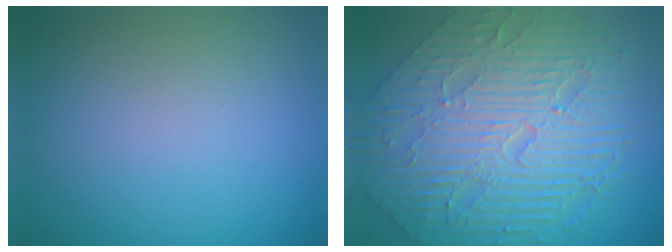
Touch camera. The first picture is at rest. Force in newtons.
{"total": 11.2, "press": 7.3, "slide": 8.4}